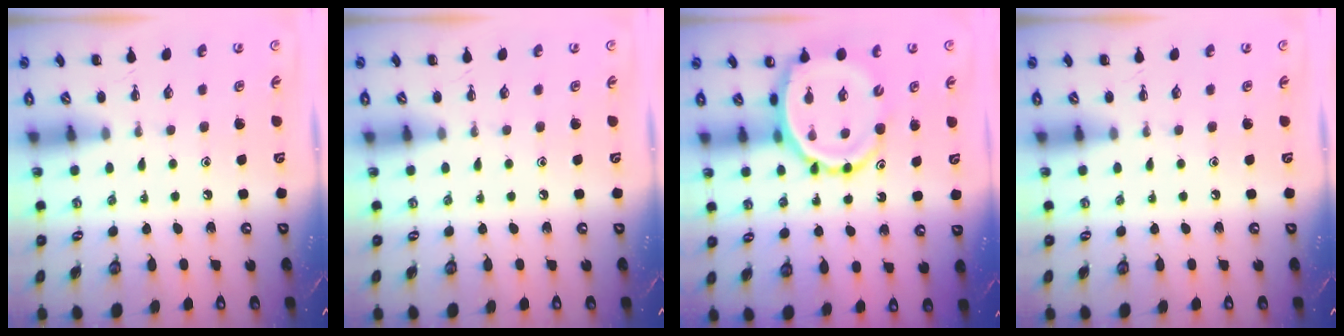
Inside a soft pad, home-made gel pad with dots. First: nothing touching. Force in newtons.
{"total": 0.0}
{"total": 12.0, "press": 11.4, "slide": 3.7}
{"total": 0.0}